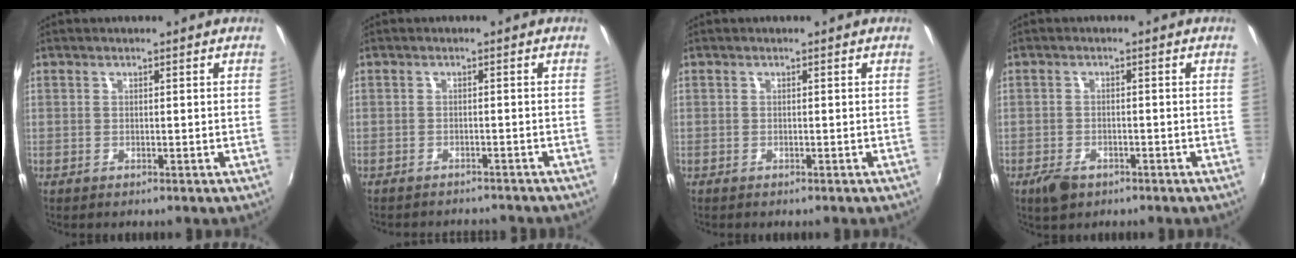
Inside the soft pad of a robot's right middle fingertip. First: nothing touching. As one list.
[{"total": 5.4, "force": [-4.9, 1.7, 1.4], "torque": [-0.039, -0.006, -0.068]}, {"total": 0.6, "force": [-0.4, 0.4, -0.1], "torque": [0.000, -0.002, -0.008]}, {"total": 4.2, "force": [-2.7, 2.4, 2.2], "torque": [-0.055, -0.008, -0.046]}]